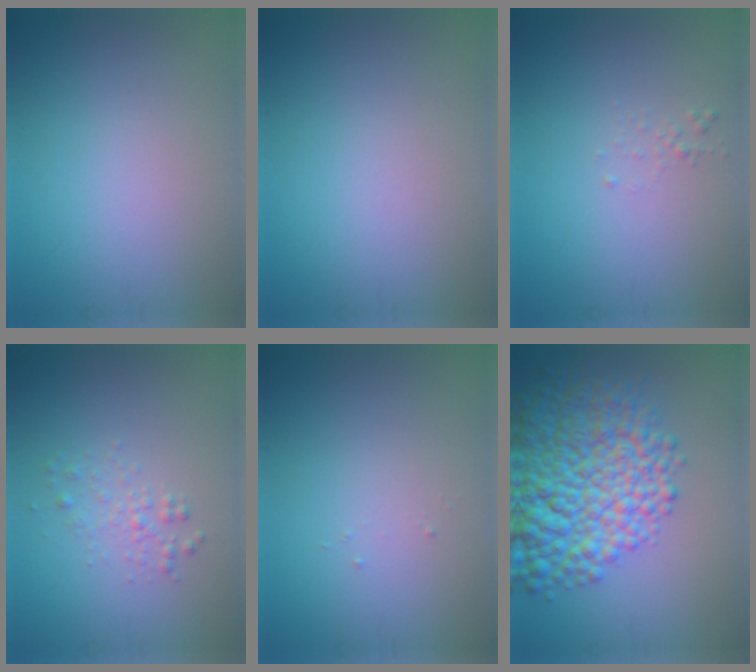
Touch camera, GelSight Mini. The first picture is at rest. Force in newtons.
{"total": 0.0}
{"total": 0.6, "press": 0.6, "slide": 0.1}
{"total": 1.3, "press": 1.3, "slide": 0.1}
{"total": 0.0}
{"total": 11.3, "press": 11.2, "slide": 0.4}